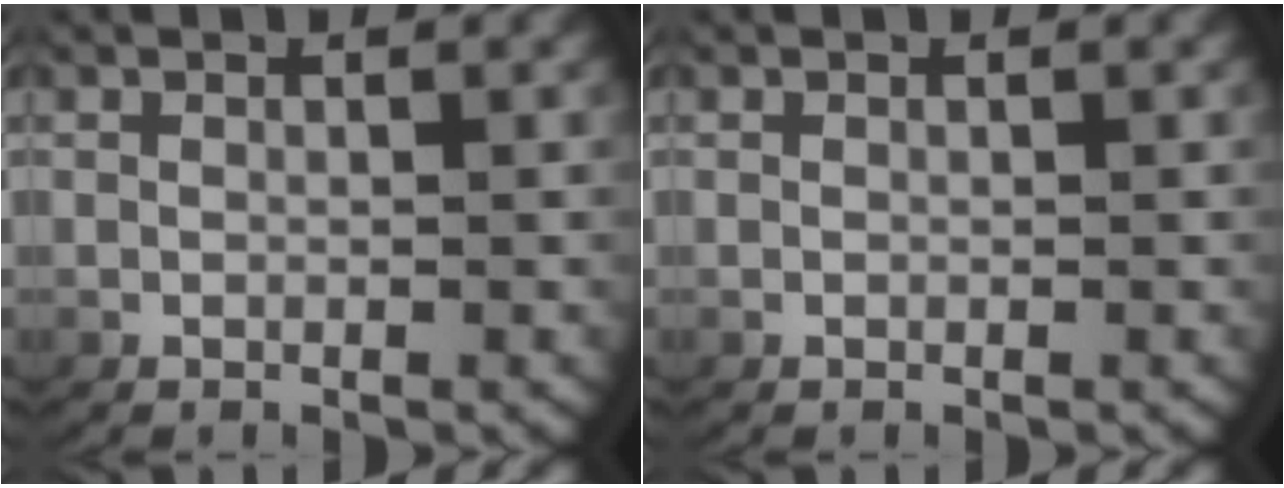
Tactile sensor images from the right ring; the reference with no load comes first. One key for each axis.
{"total": 0.0}